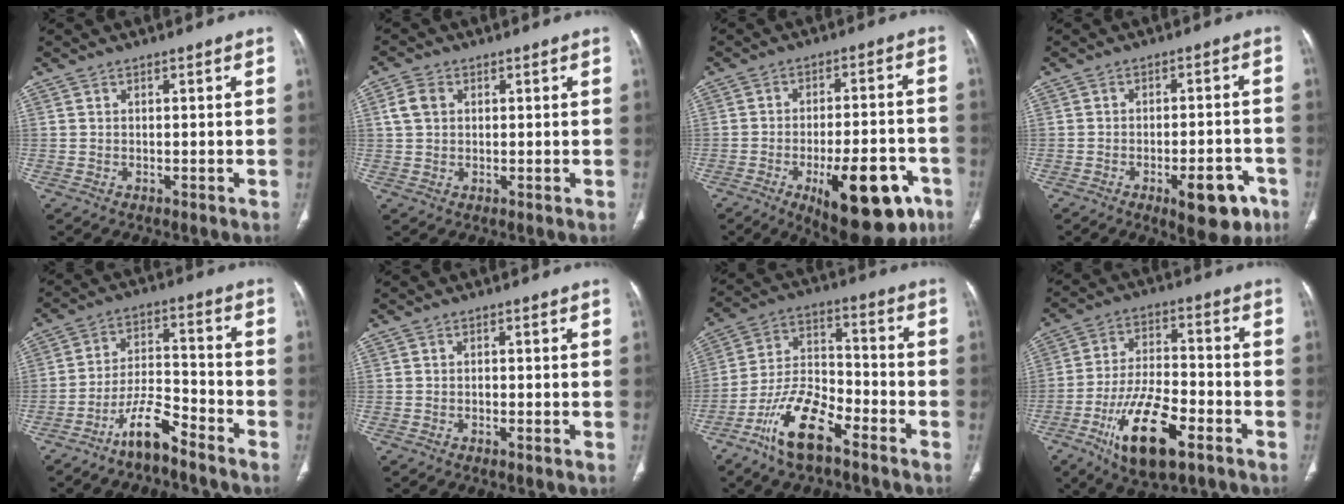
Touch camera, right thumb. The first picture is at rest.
{"total": 3.9, "force": [1.0, 3.0, 2.3], "torque": [-0.047, 0.007, 0.020]}
{"total": 18.8, "force": [-8.7, 7.4, 15.0], "torque": [-0.163, 0.036, -0.108]}
{"total": 9.4, "force": [-4.9, 3.7, 7.2], "torque": [-0.076, 0.023, -0.059]}
{"total": 8.4, "force": [-6.5, 2.2, 4.8], "torque": [-0.084, 0.062, -0.125]}
{"total": 0.8, "force": [-0.3, 0.3, 0.6], "torque": [-0.015, 0.002, -0.005]}
{"total": 13.3, "force": [-8.3, 5.3, 9.0], "torque": [-0.168, 0.057, -0.162]}
{"total": 15.9, "force": [-7.8, 6.4, 12.3], "torque": [-0.211, 0.029, -0.132]}